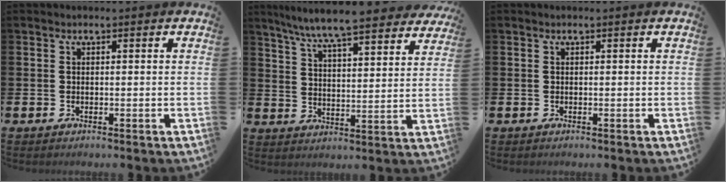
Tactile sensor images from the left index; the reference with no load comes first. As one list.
[{"total": 8.3, "force": [7.8, 0.5, 2.8], "torque": [-0.076, -0.052, 0.135]}, {"total": 0.0}]